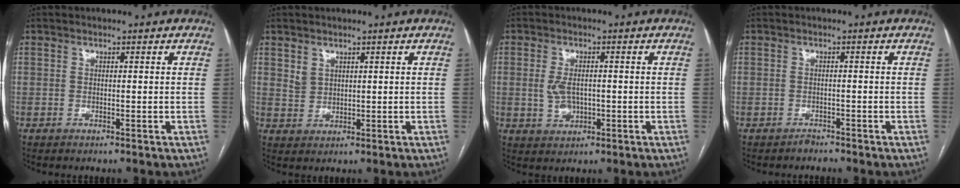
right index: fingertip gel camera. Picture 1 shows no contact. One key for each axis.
{"total": 2.1, "fx": 1.3, "fy": 1.5, "fz": 0.5, "tx": -0.008, "ty": 0.001, "tz": 0.029}
{"total": 3.9, "fx": -0.3, "fy": 2.2, "fz": 3.2, "tx": -0.065, "ty": 0.002, "tz": 0.000}
{"total": 1.0, "fx": -1.0, "fy": 0.2, "fz": -0.2, "tx": 0.001, "ty": -0.004, "tz": -0.017}